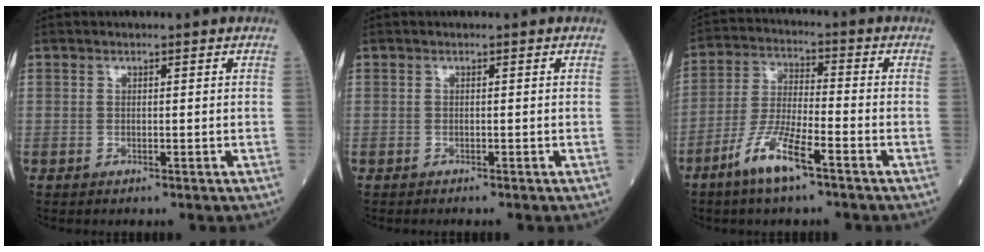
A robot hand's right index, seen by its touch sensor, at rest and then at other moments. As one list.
[{"total": 0.8, "force": [-0.7, 0.0, 0.3], "torque": [-0.003, -0.001, -0.011]}, {"total": 8.7, "force": [-5.2, 1.1, 6.9], "torque": [-0.144, -0.009, -0.102]}]